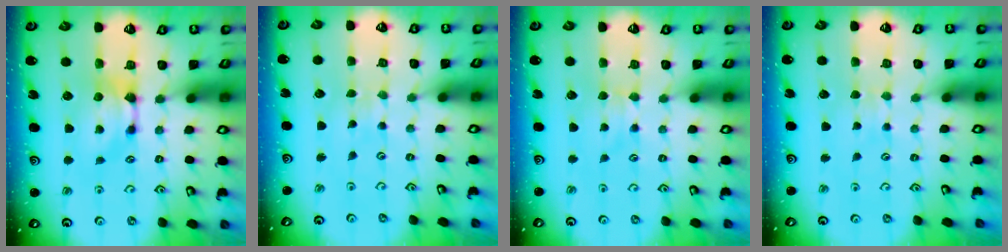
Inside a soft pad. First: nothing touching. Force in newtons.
{"total": 5.6, "press": 5.6, "slide": 0.2}
{"total": 2.2, "press": 2.2, "slide": 0.5}
{"total": 3.3, "press": 3.3, "slide": 0.1}